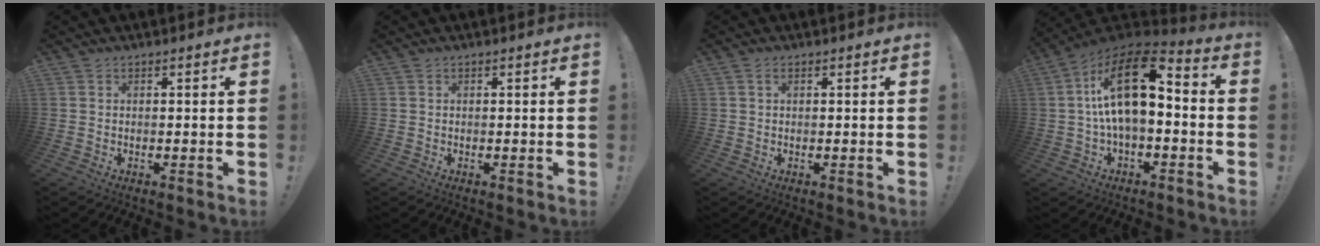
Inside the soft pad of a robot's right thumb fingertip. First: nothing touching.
{"total": 0.0}
{"total": 1.3, "force": [0.6, 0.7, 0.9], "torque": [-0.011, 0.000, 0.008]}
{"total": 18.5, "force": [2.9, 8.7, 16.0], "torque": [-0.283, -0.009, 0.049]}